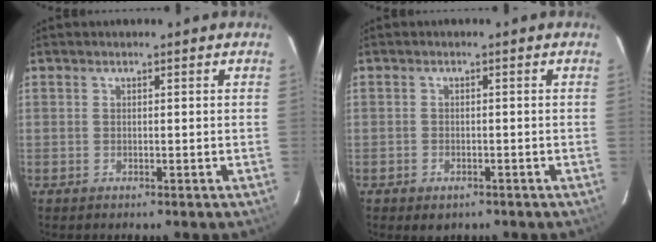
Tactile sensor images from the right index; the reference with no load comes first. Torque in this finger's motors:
{"motor_torque": [0.49, -0.40, 0.18, 0.01]}